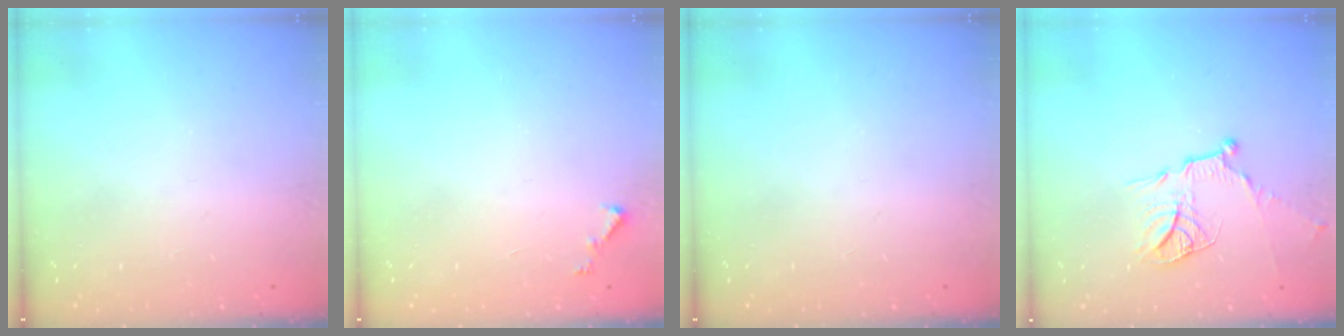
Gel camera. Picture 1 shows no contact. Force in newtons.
{"total": 3.3, "press": 3.3, "slide": 0.3}
{"total": 0.0}
{"total": 14.1, "press": 14.1, "slide": 1.4}